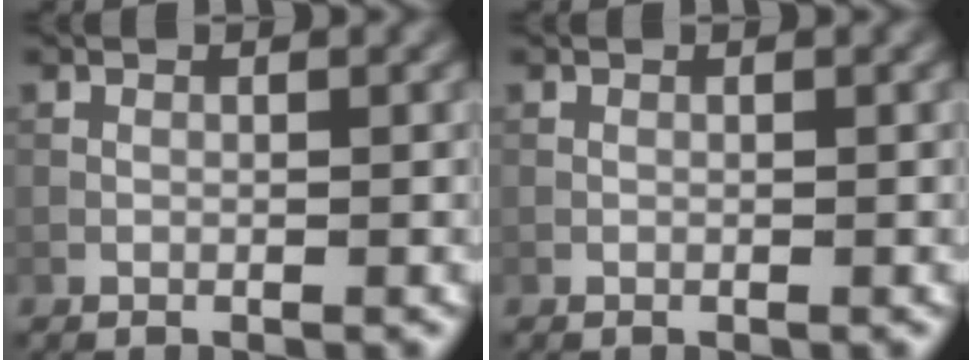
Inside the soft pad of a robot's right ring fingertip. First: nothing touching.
{"total": 0.0}